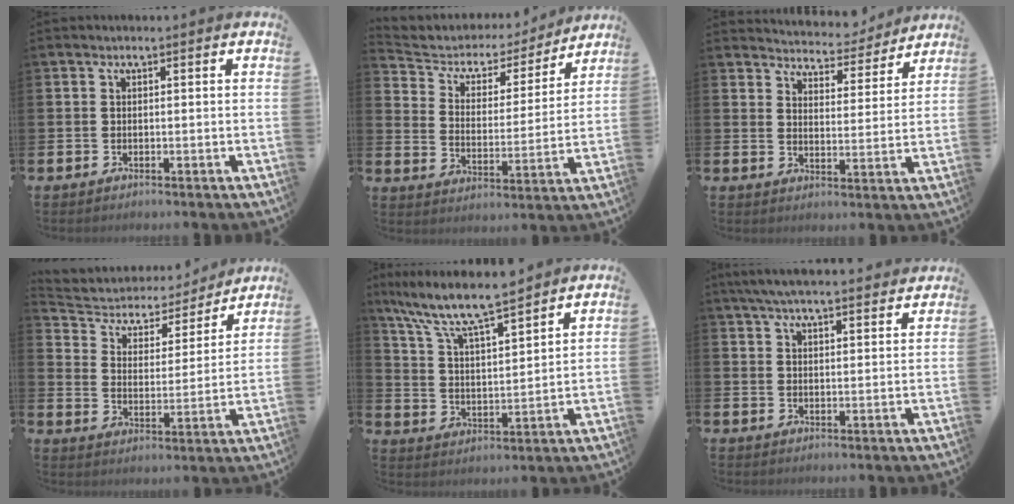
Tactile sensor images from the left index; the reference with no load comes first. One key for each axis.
{"total": 5.1, "fx": 4.2, "fy": 2.7, "fz": 1.1, "tx": -0.047, "ty": -0.033, "tz": 0.063}
{"total": 5.3, "fx": 5.2, "fy": 0.9, "fz": 0.0, "tx": -0.014, "ty": -0.044, "tz": 0.089}
{"total": 5.0, "fx": 4.3, "fy": 2.5, "fz": 0.9, "tx": -0.044, "ty": -0.034, "tz": 0.065}
{"total": 9.0, "fx": 8.3, "fy": 0.9, "fz": 3.5, "tx": -0.100, "ty": -0.053, "tz": 0.142}
{"total": 5.5, "fx": 5.2, "fy": 0.4, "fz": 1.7, "tx": -0.044, "ty": -0.019, "tz": 0.094}